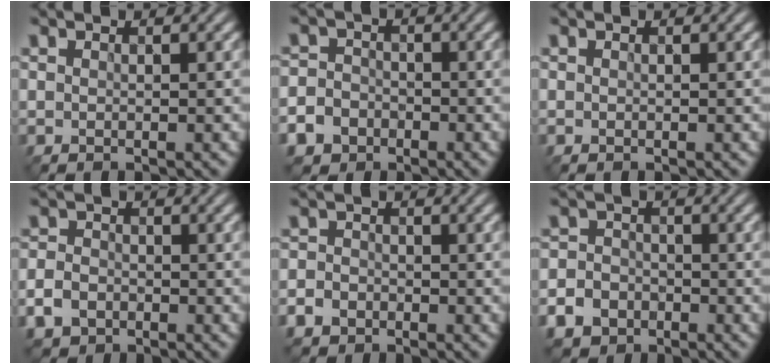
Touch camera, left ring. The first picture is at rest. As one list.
[{"total": 5.8, "force": [-3.3, 4.6, 1.3], "torque": [-0.017, -0.018, -0.073]}, {"total": 0.0}, {"total": 3.0, "force": [-1.5, 2.3, 1.3], "torque": [-0.028, -0.004, -0.034]}, {"total": 3.2, "force": [-1.7, 2.5, 1.0], "torque": [-0.008, -0.005, -0.039]}, {"total": 6.4, "force": [-3.6, 5.1, 1.6], "torque": [-0.023, -0.024, -0.079]}]